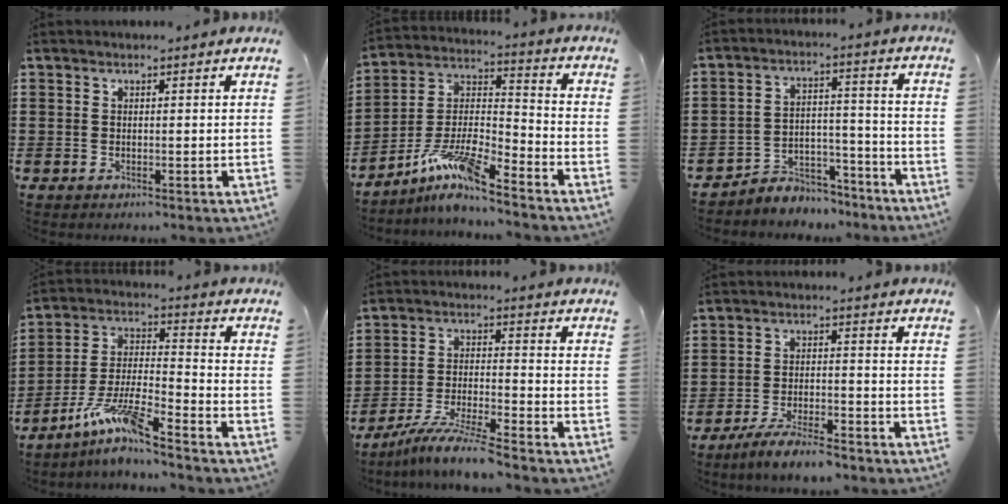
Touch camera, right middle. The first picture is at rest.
{"total": 9.1, "force": [-7.6, 1.0, 5.0], "torque": [-0.116, -0.005, -0.152]}
{"total": 5.1, "force": [-4.9, 1.6, 0.2], "torque": [-0.007, 0.014, -0.100]}
{"total": 8.8, "force": [-7.1, 0.4, 5.2], "torque": [-0.121, -0.014, -0.141]}
{"total": 7.5, "force": [-6.7, -0.2, 3.3], "torque": [-0.066, -0.008, -0.127]}
{"total": 5.4, "force": [-4.8, 0.5, 2.3], "torque": [-0.045, -0.003, -0.093]}